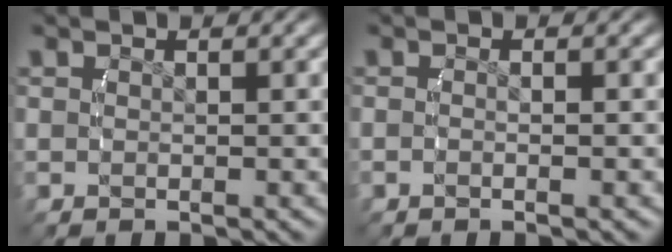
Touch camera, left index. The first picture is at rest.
{"total": 1.1, "force": [-0.6, 0.4, 0.8], "torque": [-0.019, 0.007, -0.015]}